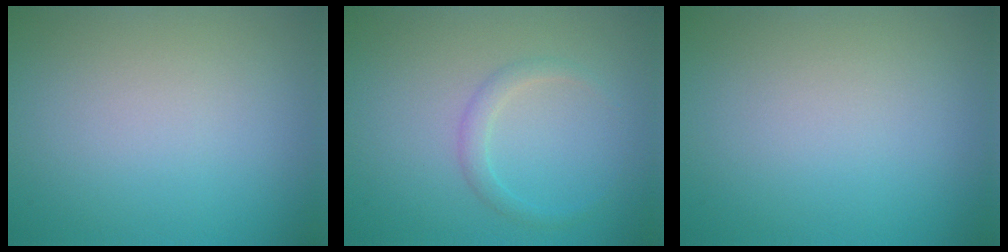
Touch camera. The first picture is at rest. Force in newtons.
{"total": 1.5, "press": 1.5, "slide": 0.1}
{"total": 0.0}